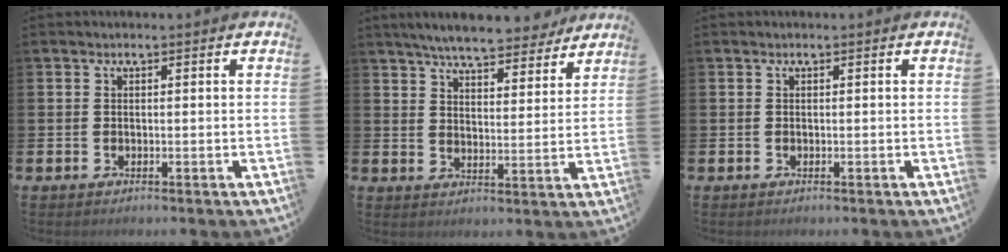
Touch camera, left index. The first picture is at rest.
{"total": 6.9, "force": [6.6, 1.0, 2.0], "torque": [-0.049, -0.036, 0.115]}
{"total": 0.0}